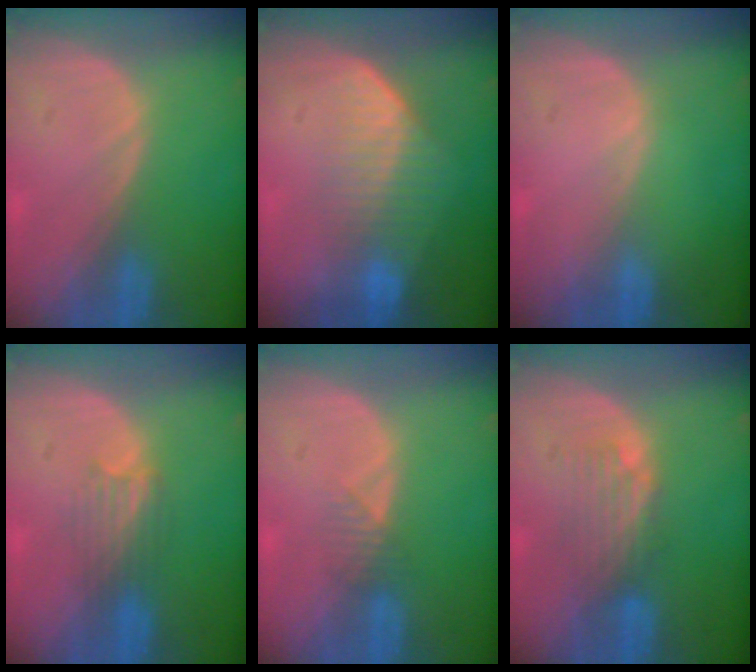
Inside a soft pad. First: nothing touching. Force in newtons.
{"total": 7.2, "press": 6.2, "slide": 3.7}
{"total": 0.0}
{"total": 3.2, "press": 3.1, "slide": 1.0}
{"total": 1.9, "press": 1.6, "slide": 1.0}
{"total": 4.5, "press": 3.8, "slide": 2.3}